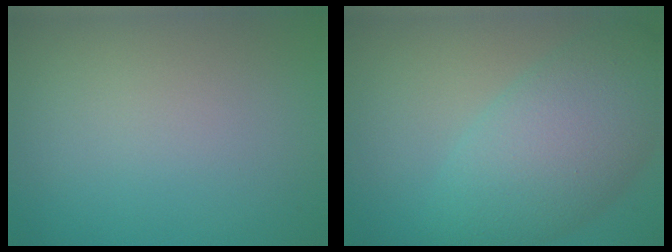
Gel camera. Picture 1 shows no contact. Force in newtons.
{"total": 7.6, "press": 7.5, "slide": 0.3}